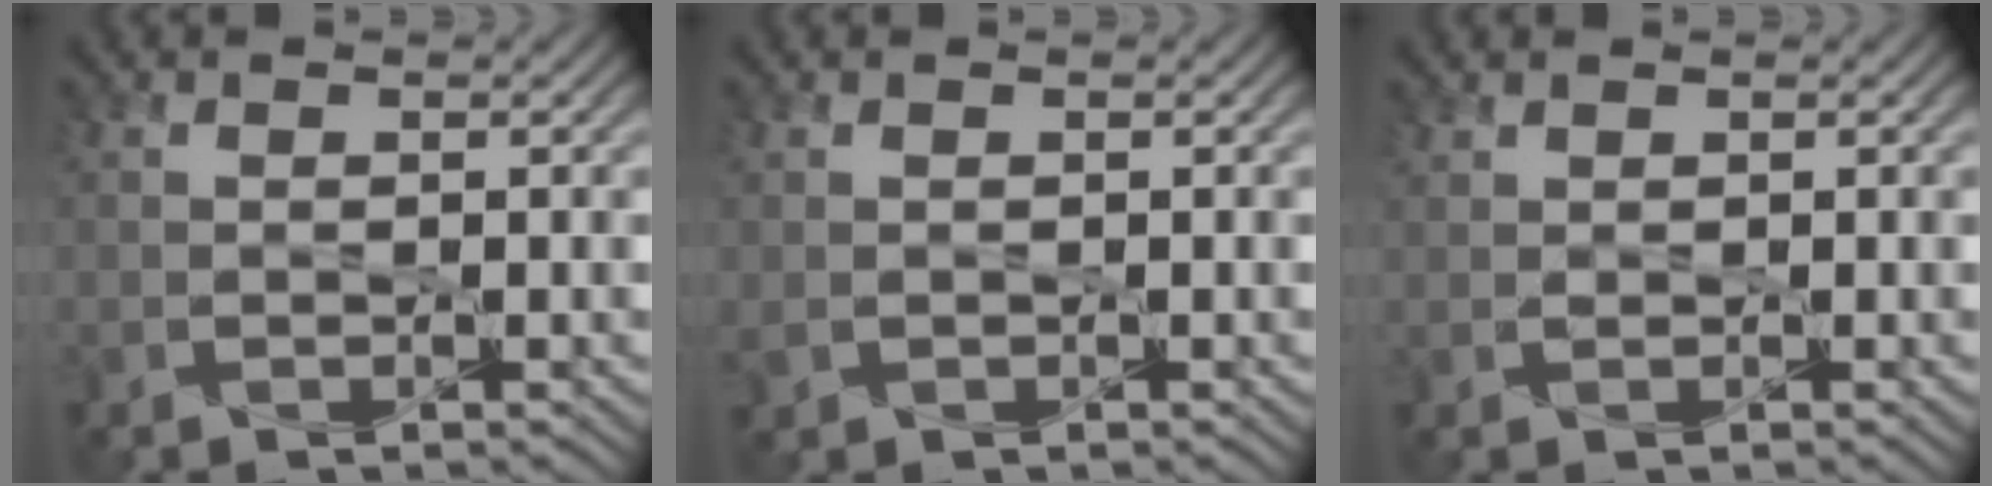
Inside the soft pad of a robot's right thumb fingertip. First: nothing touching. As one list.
[{"total": 0.7, "force": [0.0, 0.7, 0.4], "torque": [-0.013, -0.003, 0.004]}, {"total": 0.7, "force": [0.7, 0.1, 0.0], "torque": [-0.005, 0.004, 0.016]}]